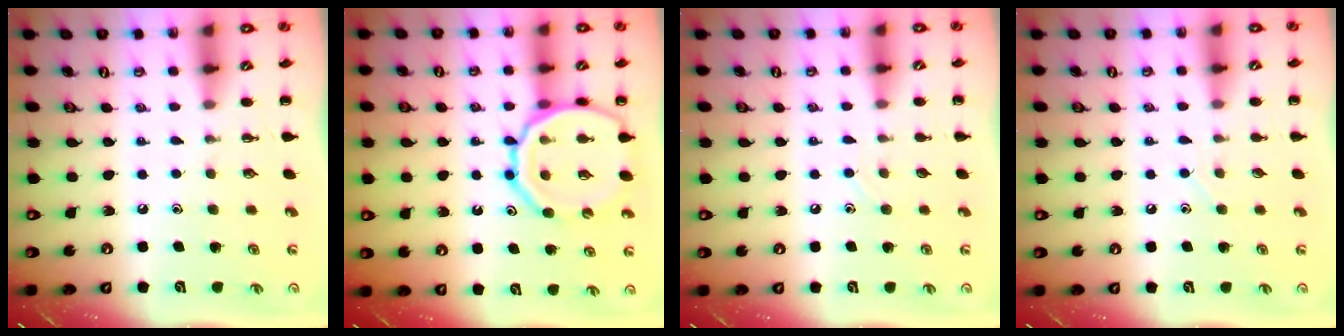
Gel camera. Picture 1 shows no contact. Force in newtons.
{"total": 17.4, "press": 17.3, "slide": 2.5}
{"total": 2.0, "press": 2.0, "slide": 0.6}
{"total": 2.9, "press": 2.7, "slide": 0.9}